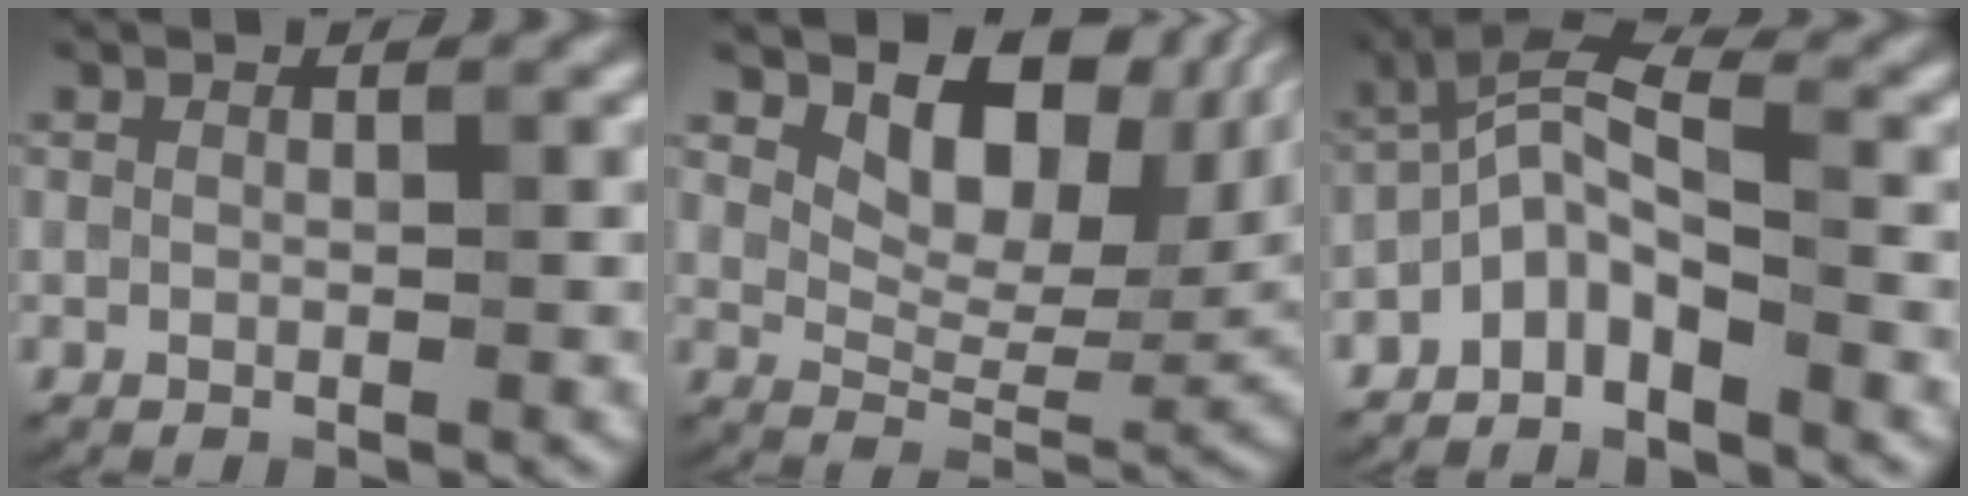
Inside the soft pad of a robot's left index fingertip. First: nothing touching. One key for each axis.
{"total": 9.0, "fx": 4.5, "fy": 5.2, "fz": 5.8, "tx": -0.074, "ty": -0.013, "tz": 0.074}
{"total": 4.2, "fx": -2.5, "fy": 1.5, "fz": 3.1, "tx": -0.061, "ty": 0.014, "tz": -0.057}